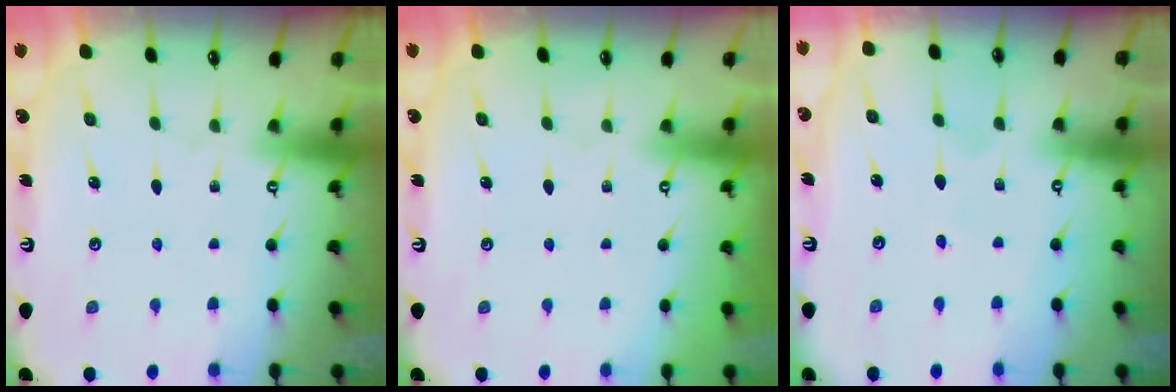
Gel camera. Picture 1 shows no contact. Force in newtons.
{"total": 0.0}
{"total": 2.7, "press": 2.7, "slide": 0.3}